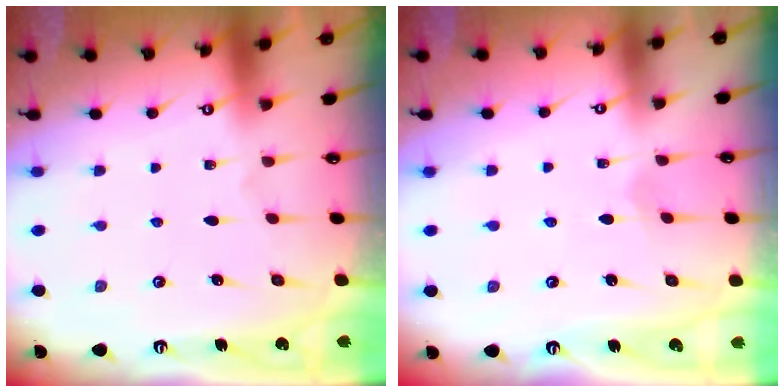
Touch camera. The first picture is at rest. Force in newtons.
{"total": 1.7, "press": 1.7, "slide": 0.1}